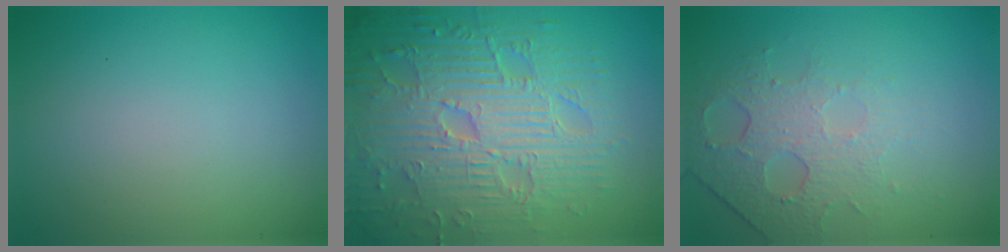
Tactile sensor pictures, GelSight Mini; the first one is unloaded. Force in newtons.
{"total": 9.5, "press": 6.9, "slide": 6.6}
{"total": 4.6, "press": 3.0, "slide": 3.4}